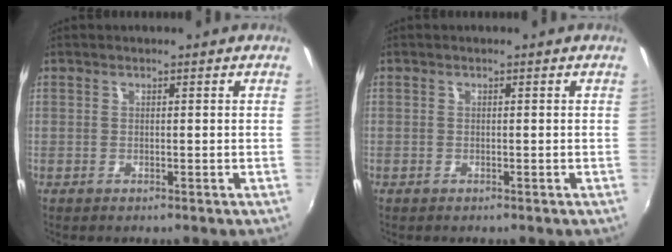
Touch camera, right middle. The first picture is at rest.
{"total": 0.6, "force": [-0.4, 0.4, 0.0], "torque": [0.000, 0.001, -0.007]}